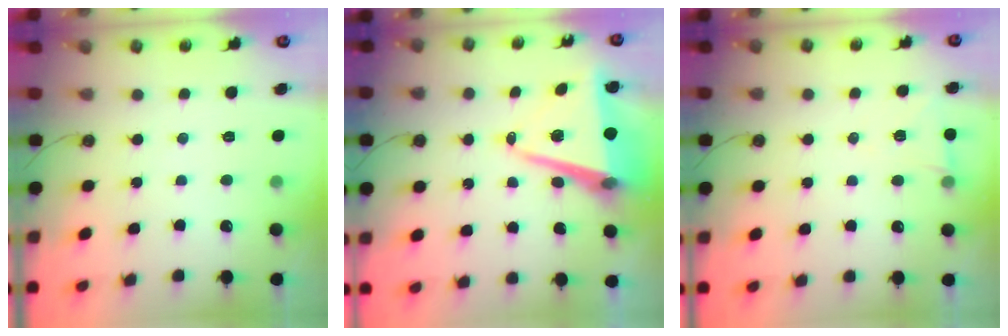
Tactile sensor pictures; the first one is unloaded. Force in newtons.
{"total": 11.8, "press": 11.3, "slide": 3.2}
{"total": 6.0, "press": 4.8, "slide": 3.6}